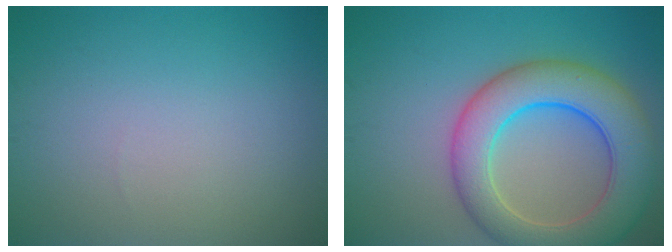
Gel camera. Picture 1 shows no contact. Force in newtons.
{"total": 9.0, "press": 9.0, "slide": 0.2}